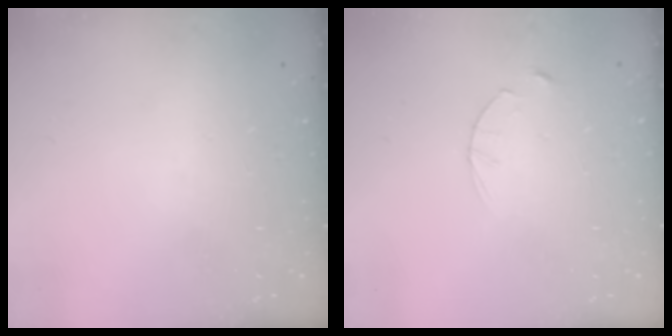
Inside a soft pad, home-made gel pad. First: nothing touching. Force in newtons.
{"total": 2.8, "press": 2.8, "slide": 0.4}